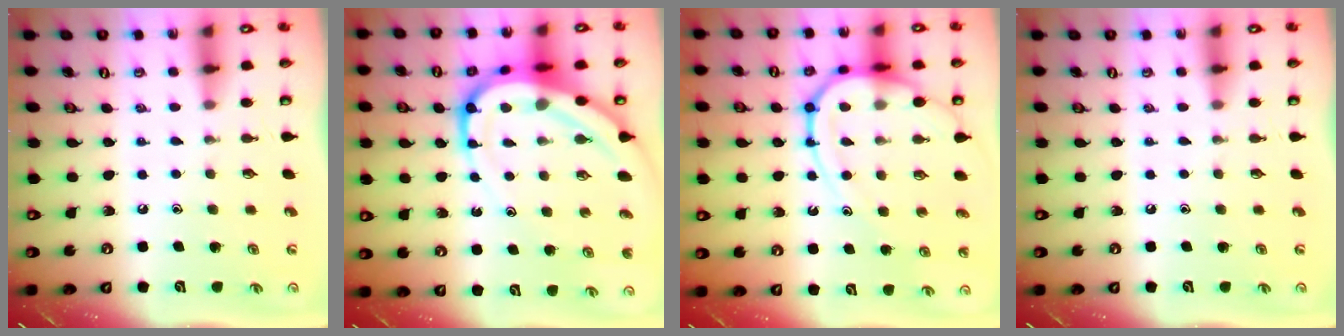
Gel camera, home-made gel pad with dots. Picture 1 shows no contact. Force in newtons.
{"total": 15.8, "press": 15.8, "slide": 1.4}
{"total": 14.0, "press": 14.0, "slide": 1.4}
{"total": 0.0}